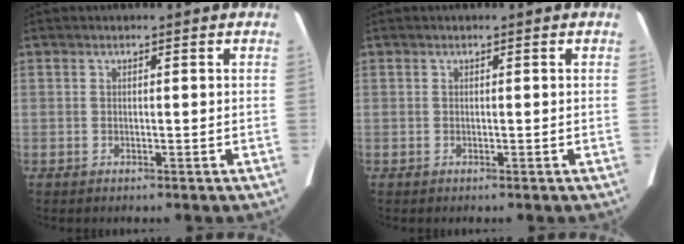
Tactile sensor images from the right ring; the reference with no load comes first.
{"total": 0.0}